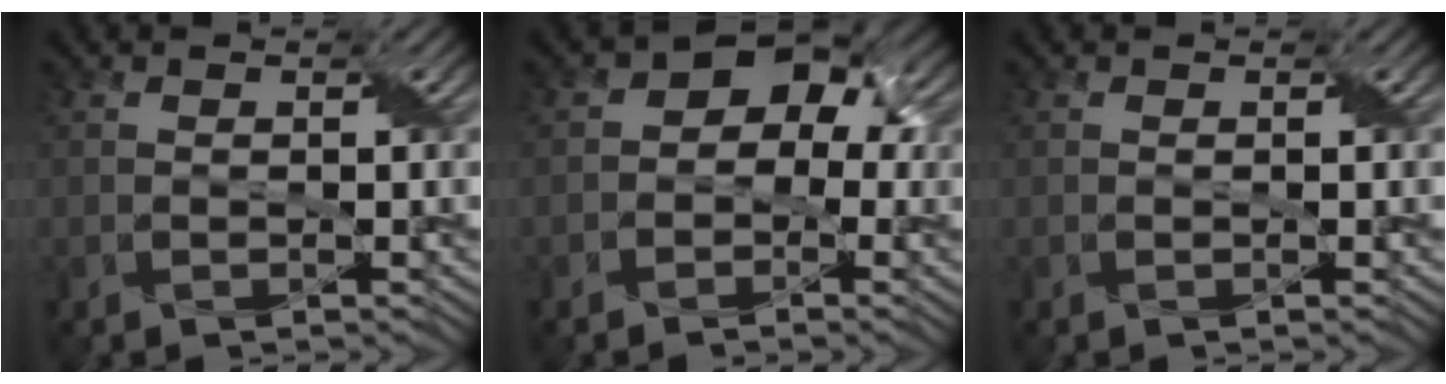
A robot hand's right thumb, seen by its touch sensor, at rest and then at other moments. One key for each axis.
{"total": 5.6, "fx": 0.1, "fy": 4.1, "fz": 3.8, "tx": -0.045, "ty": 0.012, "tz": -0.009}
{"total": 0.0}